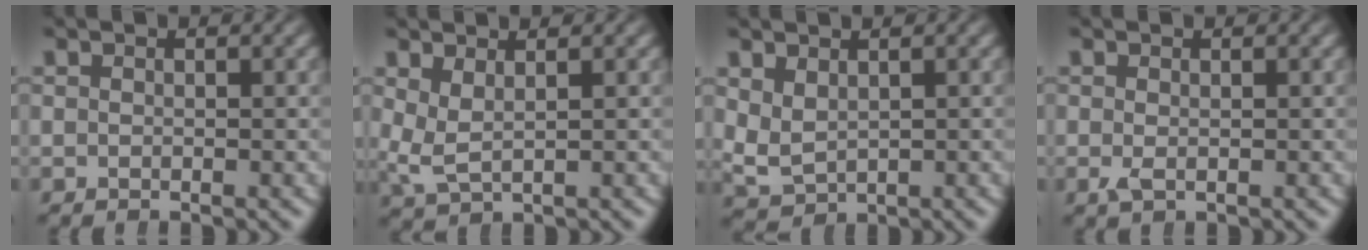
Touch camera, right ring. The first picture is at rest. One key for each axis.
{"total": 2.7, "fx": 0.8, "fy": 2.0, "fz": 1.7, "tx": -0.065, "ty": -0.024, "tz": 0.027}
{"total": 3.0, "fx": 0.8, "fy": 2.6, "fz": 1.3, "tx": -0.057, "ty": -0.025, "tz": 0.034}
{"total": 0.7, "fx": -0.4, "fy": 0.1, "fz": 0.6, "tx": -0.023, "ty": -0.017, "tz": 0.002}